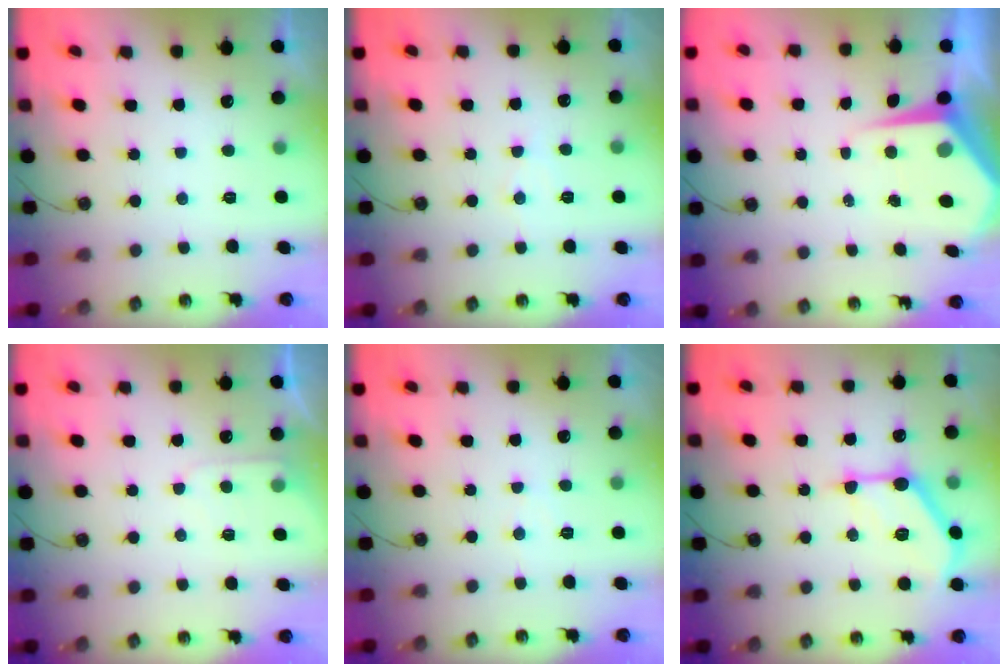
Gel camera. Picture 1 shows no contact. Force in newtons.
{"total": 6.6, "press": 6.6, "slide": 0.5}
{"total": 7.3, "press": 7.3, "slide": 0.6}
{"total": 5.1, "press": 5.1, "slide": 0.6}
{"total": 4.2, "press": 4.2, "slide": 0.7}
{"total": 14.1, "press": 14.1, "slide": 0.6}